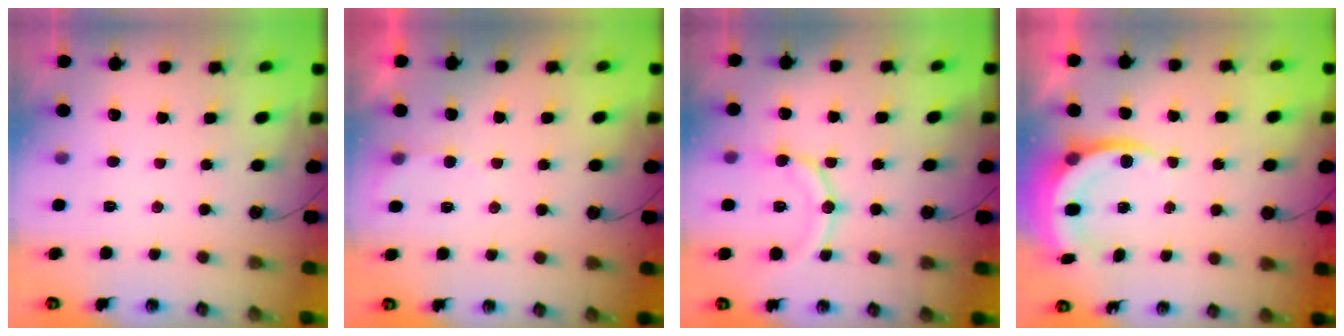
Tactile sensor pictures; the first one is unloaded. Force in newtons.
{"total": 3.6, "press": 3.6, "slide": 0.3}
{"total": 13.2, "press": 13.0, "slide": 1.7}
{"total": 6.2, "press": 6.2, "slide": 0.7}